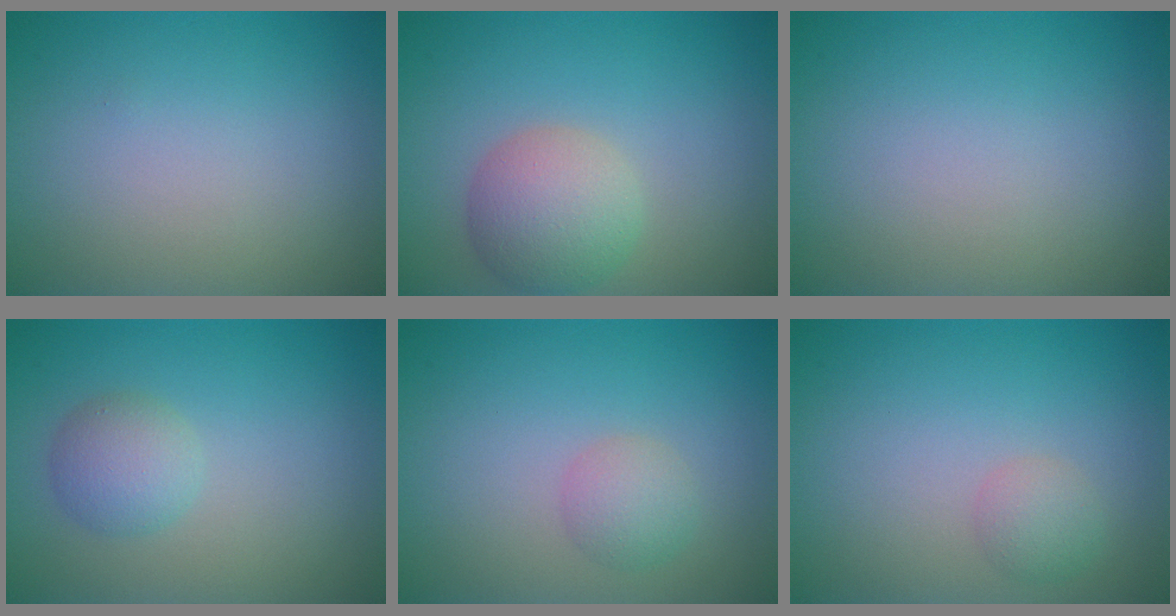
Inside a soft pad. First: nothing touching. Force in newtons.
{"total": 4.6, "press": 4.6, "slide": 0.2}
{"total": 0.0}
{"total": 2.6, "press": 2.6, "slide": 0.1}
{"total": 2.0, "press": 2.0, "slide": 0.0}
{"total": 1.5, "press": 1.5, "slide": 0.1}